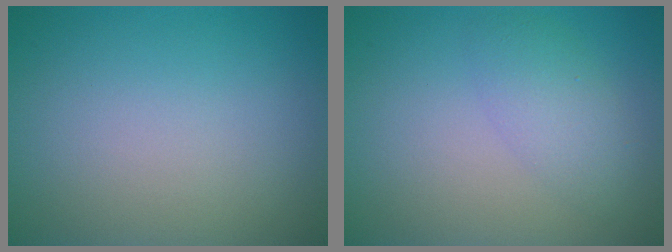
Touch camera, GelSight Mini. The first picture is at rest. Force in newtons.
{"total": 2.7, "press": 2.7, "slide": 0.2}